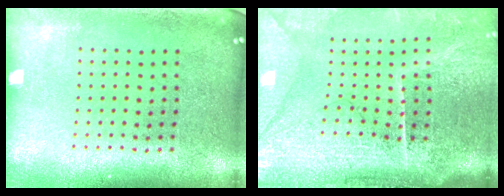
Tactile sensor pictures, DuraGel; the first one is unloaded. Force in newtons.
{"total": 4.8, "press": 4.0, "slide": 2.7}